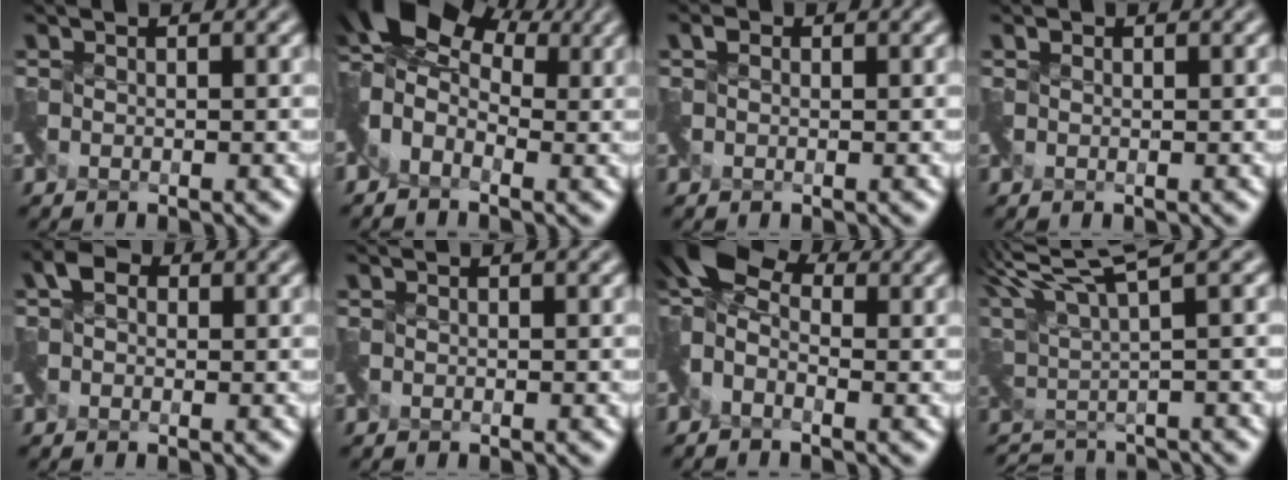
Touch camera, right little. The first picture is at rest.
{"total": 7.0, "force": [2.0, 4.7, 4.8], "torque": [-0.080, 0.017, 0.021]}
{"total": 1.2, "force": [-0.5, 0.0, -1.1], "torque": [0.021, 0.000, -0.002]}
{"total": 0.8, "force": [-0.1, -0.1, -0.8], "torque": [0.016, 0.004, 0.004]}
{"total": 1.3, "force": [-0.5, 1.0, -0.7], "torque": [0.017, 0.005, -0.011]}
{"total": 0.0}
{"total": 4.0, "force": [-0.1, 2.9, 2.7], "torque": [-0.054, 0.016, -0.020]}
{"total": 5.0, "force": [3.8, 0.7, 3.2], "torque": [-0.054, 0.004, 0.075]}